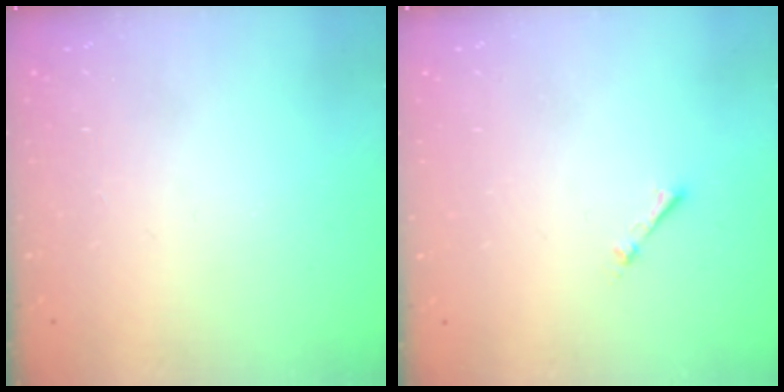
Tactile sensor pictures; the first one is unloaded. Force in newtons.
{"total": 1.7, "press": 1.7, "slide": 0.2}